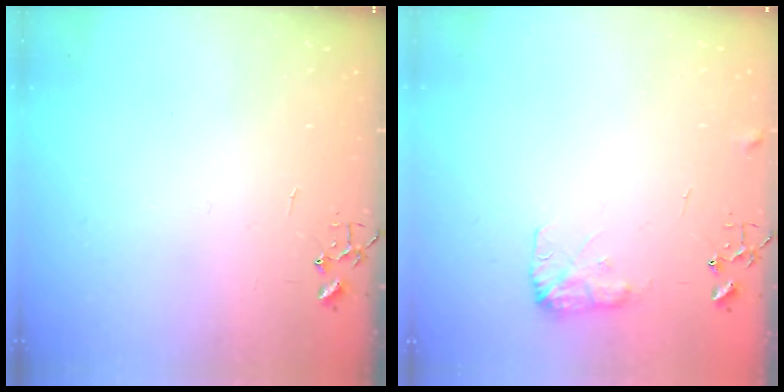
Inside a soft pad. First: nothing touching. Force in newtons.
{"total": 8.3, "press": 8.3, "slide": 0.2}